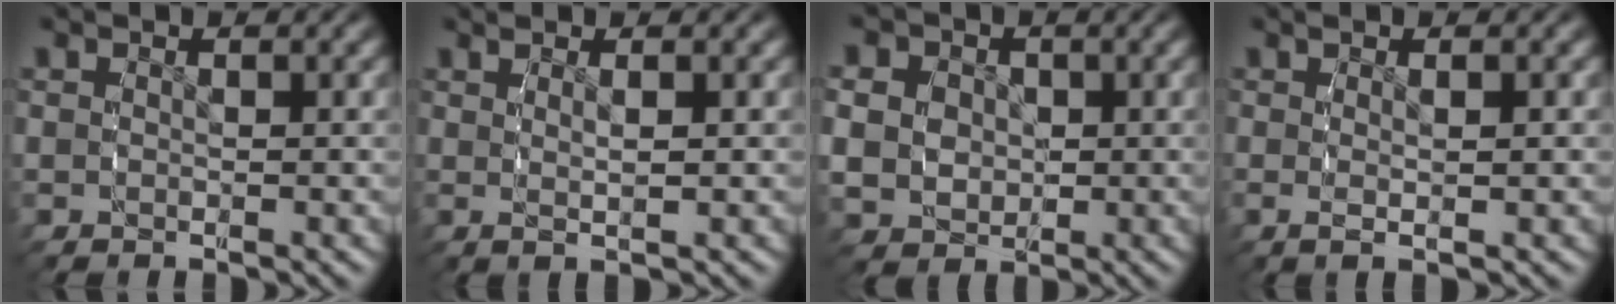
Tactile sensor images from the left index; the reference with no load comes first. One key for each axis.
{"total": 2.2, "fx": 1.0, "fy": -0.2, "fz": 1.9, "tx": -0.020, "ty": 0.003, "tz": 0.021}
{"total": 6.8, "fx": 0.1, "fy": 6.1, "fz": 3.1, "tx": -0.067, "ty": -0.019, "tz": 0.005}
{"total": 1.6, "fx": 0.1, "fy": -0.3, "fz": 1.6, "tx": -0.027, "ty": -0.004, "tz": 0.006}